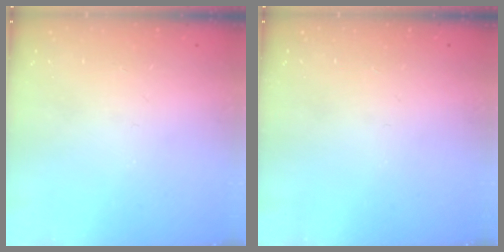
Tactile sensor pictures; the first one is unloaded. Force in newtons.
{"total": 0.0}